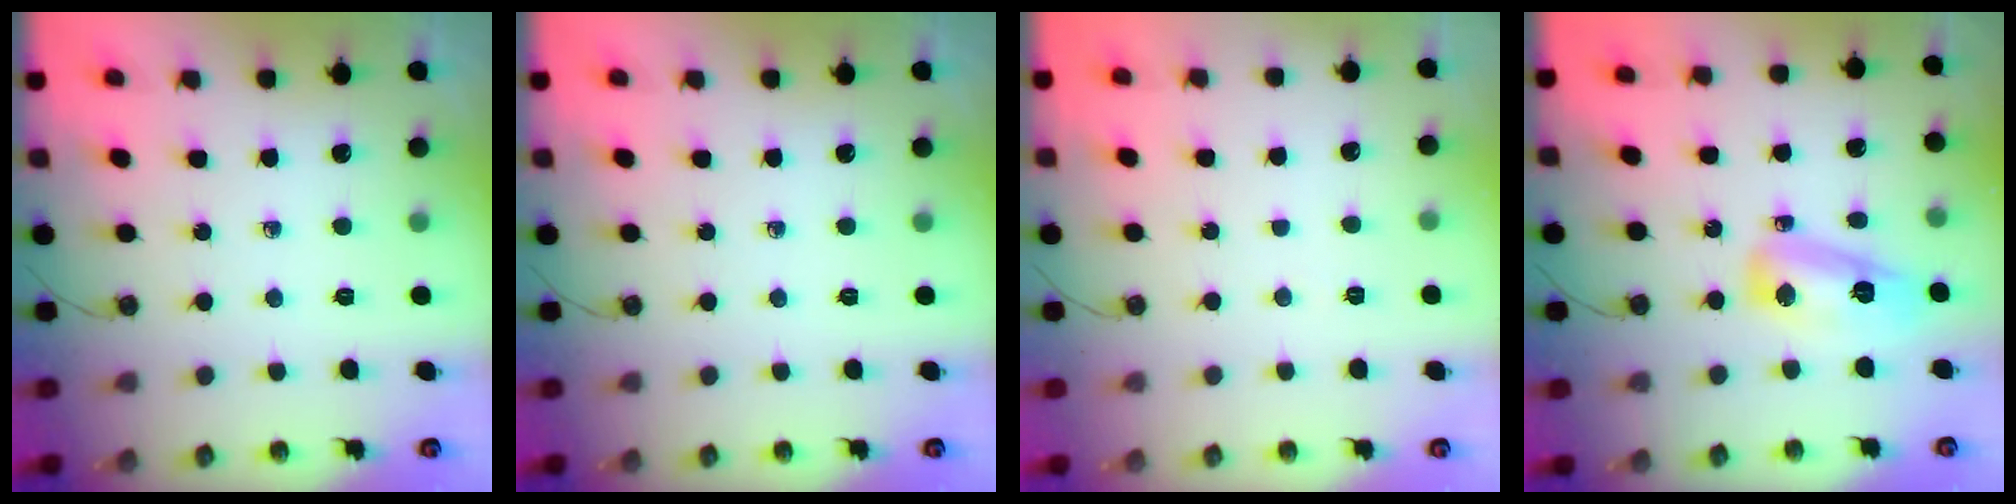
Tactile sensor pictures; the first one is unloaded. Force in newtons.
{"total": 0.0}
{"total": 17.3, "press": 3.9, "slide": 16.8}
{"total": 11.0, "press": 10.7, "slide": 2.7}